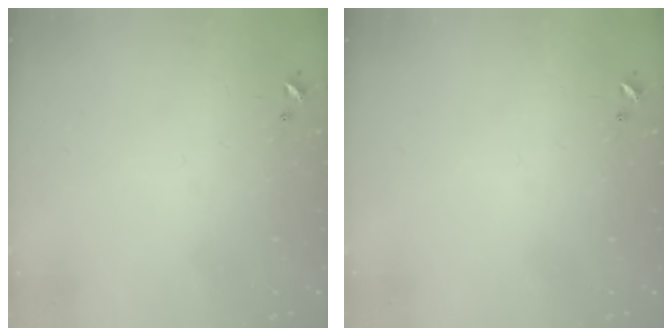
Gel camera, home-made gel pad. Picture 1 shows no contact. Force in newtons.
{"total": 0.0}